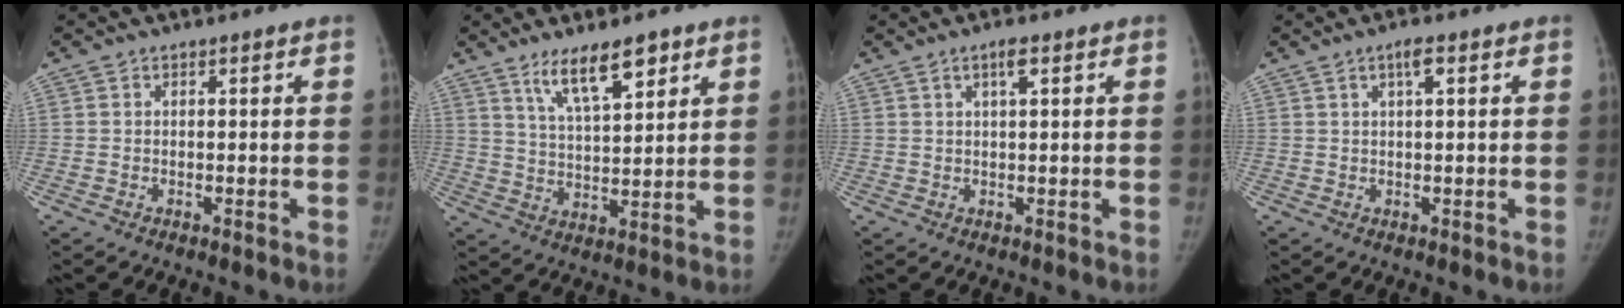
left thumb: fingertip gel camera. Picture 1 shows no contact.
{"total": 9.5, "force": [6.2, 2.8, 6.6], "torque": [-0.100, -0.036, 0.116]}
{"total": 2.4, "force": [1.2, 0.4, 2.0], "torque": [-0.037, 0.001, 0.021]}
{"total": 2.5, "force": [1.1, 0.5, 2.2], "torque": [-0.041, 0.003, 0.019]}